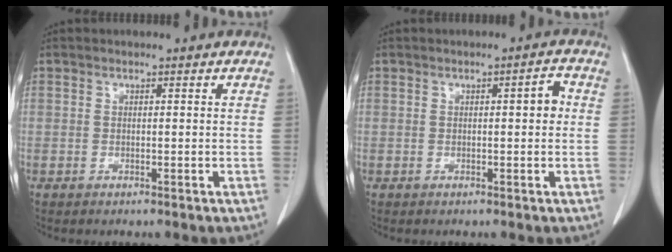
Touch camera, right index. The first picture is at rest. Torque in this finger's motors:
{"motor_torque": [0.09, 0.02, 0.01, 0.00]}